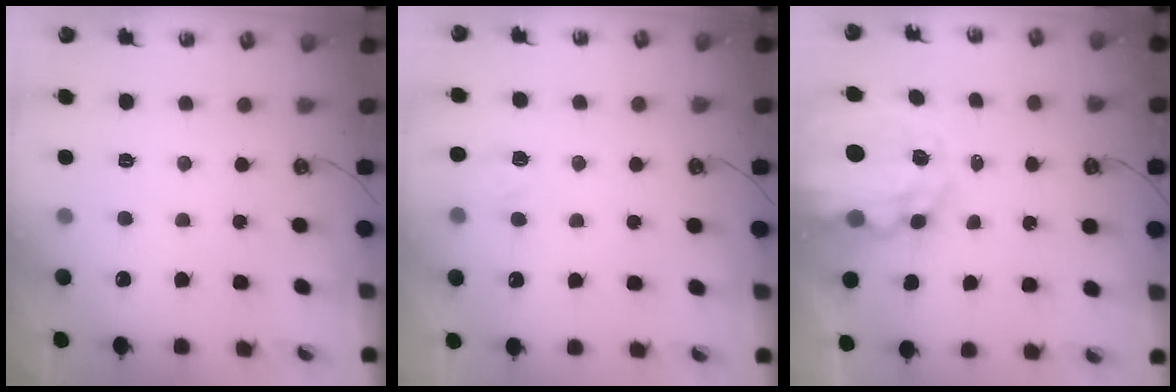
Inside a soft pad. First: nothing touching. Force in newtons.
{"total": 5.6, "press": 5.6, "slide": 0.6}
{"total": 12.7, "press": 12.7, "slide": 1.2}